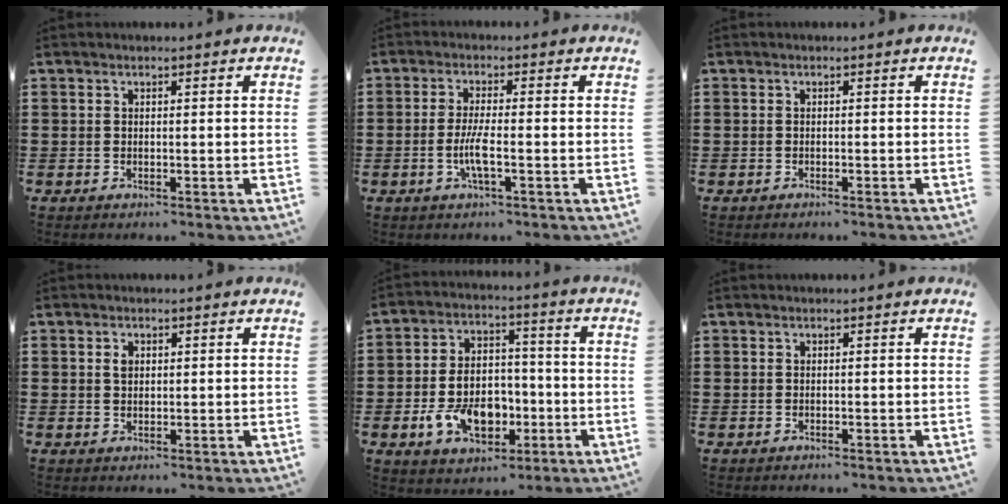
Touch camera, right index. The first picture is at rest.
{"total": 4.4, "force": [-1.4, 0.6, 4.2], "torque": [-0.093, -0.009, -0.032]}
{"total": 0.5, "force": [-0.5, -0.1, 0.2], "torque": [-0.004, -0.003, -0.010]}
{"total": 1.5, "force": [0.5, 1.0, 1.0], "torque": [-0.022, 0.005, 0.008]}
{"total": 9.9, "force": [-3.1, 6.8, 6.4], "torque": [-0.121, 0.014, -0.056]}
{"total": 0.0}